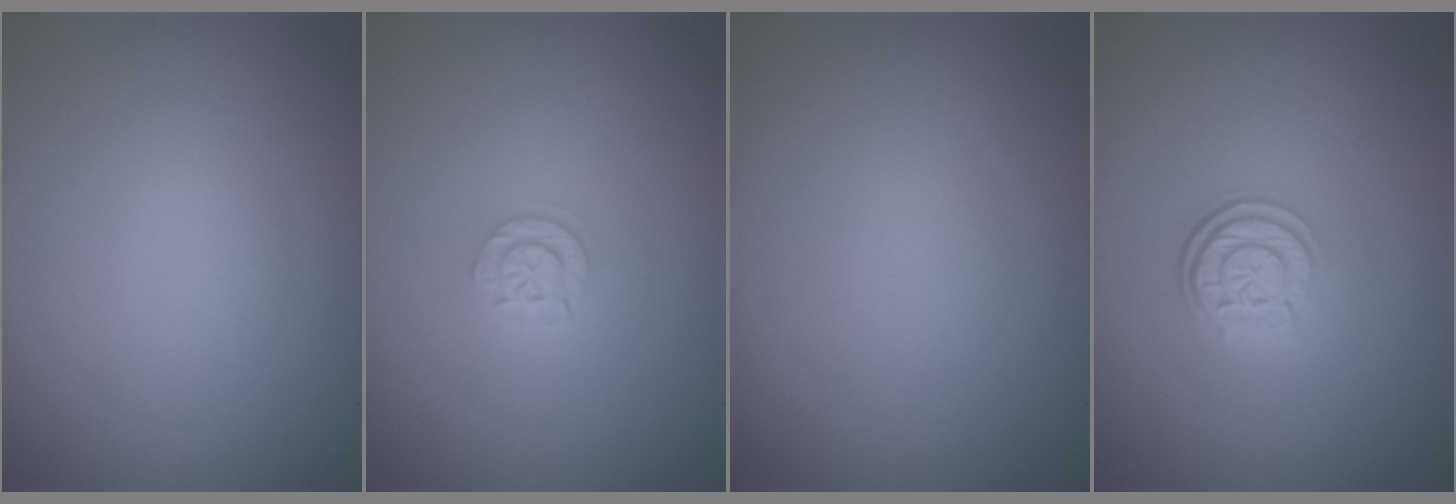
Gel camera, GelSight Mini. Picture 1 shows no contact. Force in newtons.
{"total": 1.7, "press": 1.7, "slide": 0.3}
{"total": 0.0}
{"total": 3.1, "press": 2.5, "slide": 1.8}